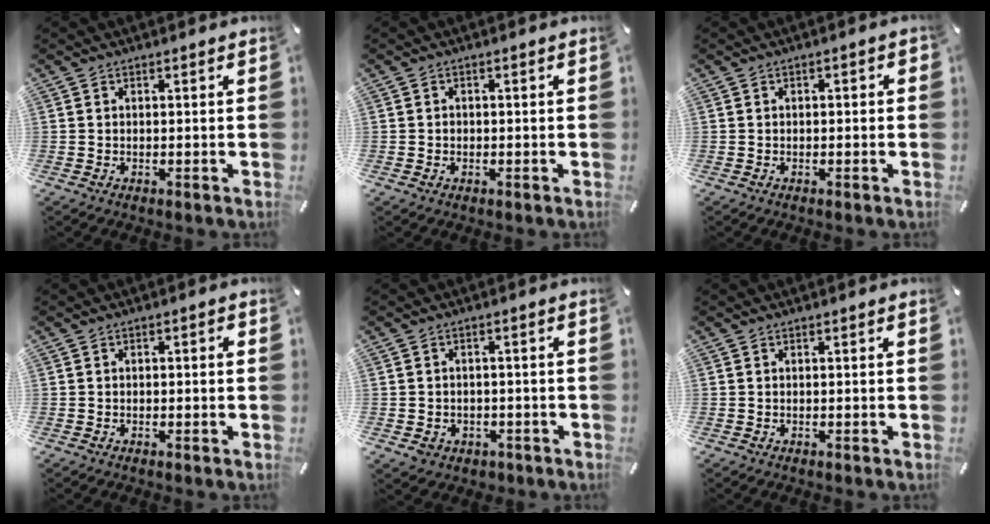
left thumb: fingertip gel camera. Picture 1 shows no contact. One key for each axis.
{"total": 1.1, "fx": -0.3, "fy": 1.0, "fz": 0.4, "tx": -0.008, "ty": 0.004, "tz": -0.008}
{"total": 1.1, "fx": -0.5, "fy": 0.6, "fz": 0.8, "tx": -0.014, "ty": 0.004, "tz": -0.011}
{"total": 1.1, "fx": -0.3, "fy": 0.6, "fz": 0.9, "tx": -0.017, "ty": 0.004, "tz": -0.007}
{"total": 3.5, "fx": -1.1, "fy": 3.2, "fz": 1.1, "tx": -0.010, "ty": 0.002, "tz": -0.021}
{"total": 0.0}